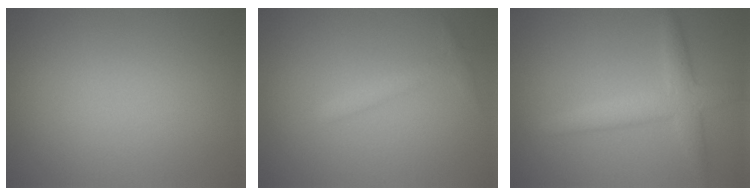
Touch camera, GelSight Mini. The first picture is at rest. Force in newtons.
{"total": 1.4, "press": 1.4, "slide": 0.1}
{"total": 2.8, "press": 2.8, "slide": 0.2}